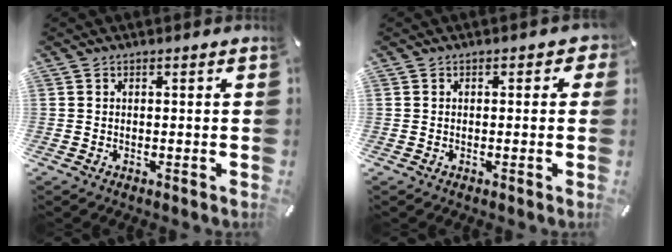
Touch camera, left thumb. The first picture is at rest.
{"total": 1.5, "force": [-0.3, 1.1, 1.0], "torque": [-0.010, 0.003, -0.008]}